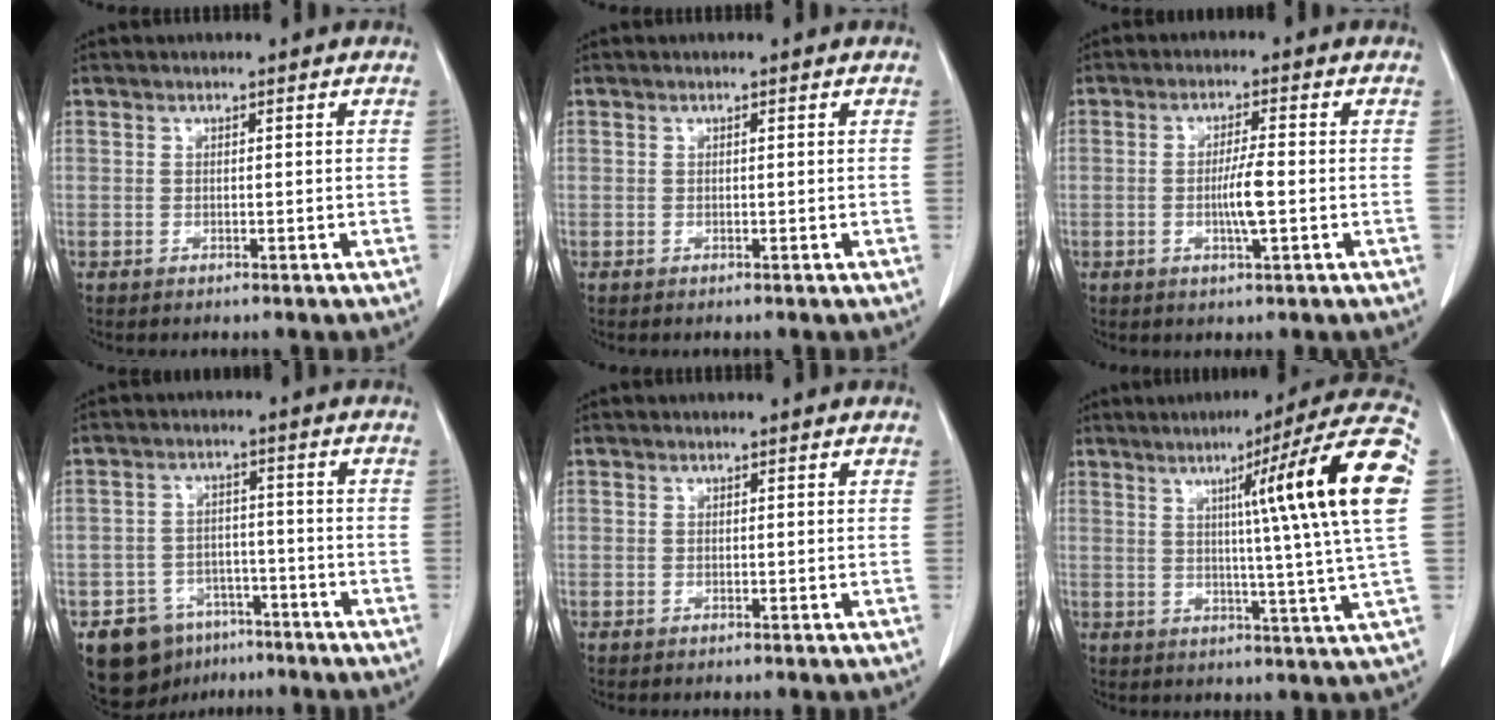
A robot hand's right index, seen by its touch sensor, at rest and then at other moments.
{"total": 0.0}
{"total": 4.5, "force": [-0.8, 0.1, 4.5], "torque": [-0.084, -0.006, -0.016]}
{"total": 8.8, "force": [-5.7, 6.2, 2.5], "torque": [-0.040, 0.014, -0.081]}
{"total": 0.0}
{"total": 17.1, "force": [3.7, -2.3, 16.5], "torque": [-0.221, 0.007, 0.042]}